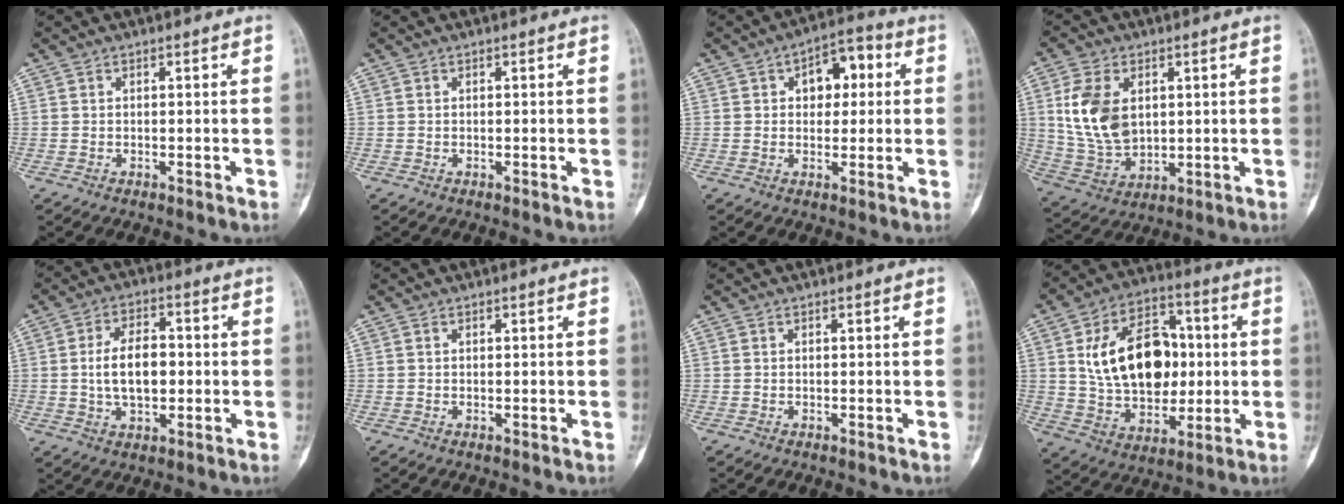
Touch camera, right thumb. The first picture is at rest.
{"total": 0.0}
{"total": 8.3, "force": [2.0, 5.3, 6.0], "torque": [-0.050, 0.017, 0.021]}
{"total": 12.6, "force": [2.5, 8.2, 9.2], "torque": [-0.172, -0.009, 0.058]}
{"total": 9.5, "force": [-0.3, 5.5, 7.7], "torque": [-0.125, 0.013, -0.007]}
{"total": 0.0}
{"total": 0.0}
{"total": 20.5, "force": [2.4, 13.7, 15.1], "torque": [-0.208, 0.011, 0.047]}